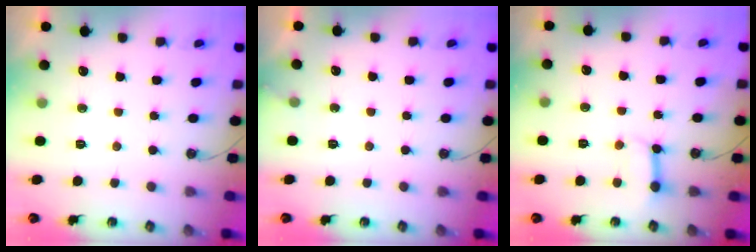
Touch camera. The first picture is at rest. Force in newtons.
{"total": 2.8, "press": 2.8, "slide": 0.2}
{"total": 6.7, "press": 6.7, "slide": 0.8}